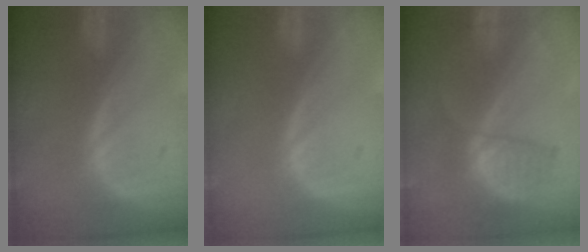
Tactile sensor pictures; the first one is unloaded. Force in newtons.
{"total": 0.0}
{"total": 7.2, "press": 6.0, "slide": 3.9}